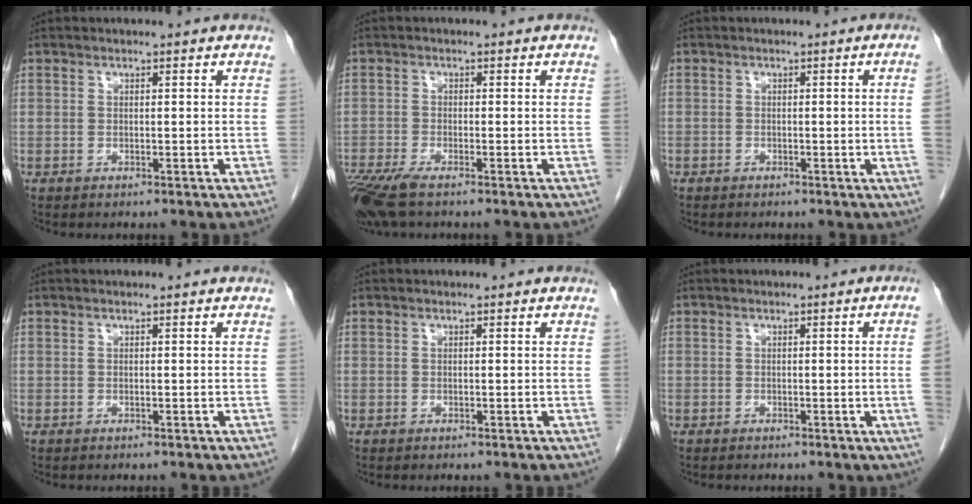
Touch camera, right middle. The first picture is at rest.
{"total": 6.3, "force": [-4.6, 1.1, 4.2], "torque": [-0.082, -0.017, -0.085]}
{"total": 2.1, "force": [-0.3, -0.8, 2.0], "torque": [-0.020, 0.000, -0.005]}
{"total": 0.0}
{"total": 0.0}
{"total": 2.6, "force": [-0.2, -1.0, 2.4], "torque": [-0.025, -0.001, -0.001]}